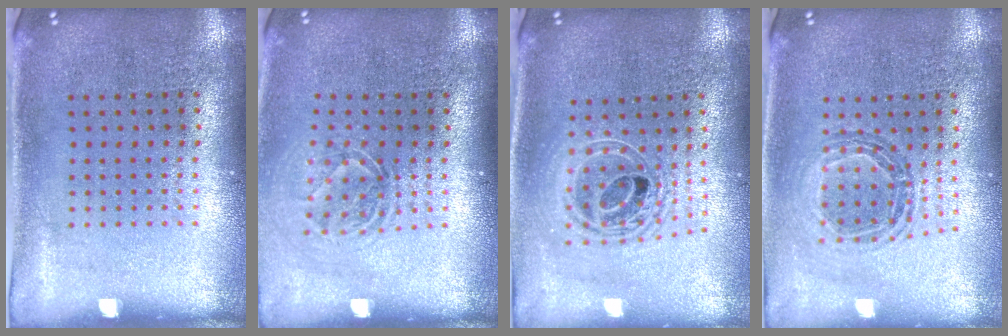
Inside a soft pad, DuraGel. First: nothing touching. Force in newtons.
{"total": 1.7, "press": 1.2, "slide": 1.1}
{"total": 2.0, "press": 1.5, "slide": 1.3}
{"total": 0.9, "press": 0.9, "slide": 0.2}